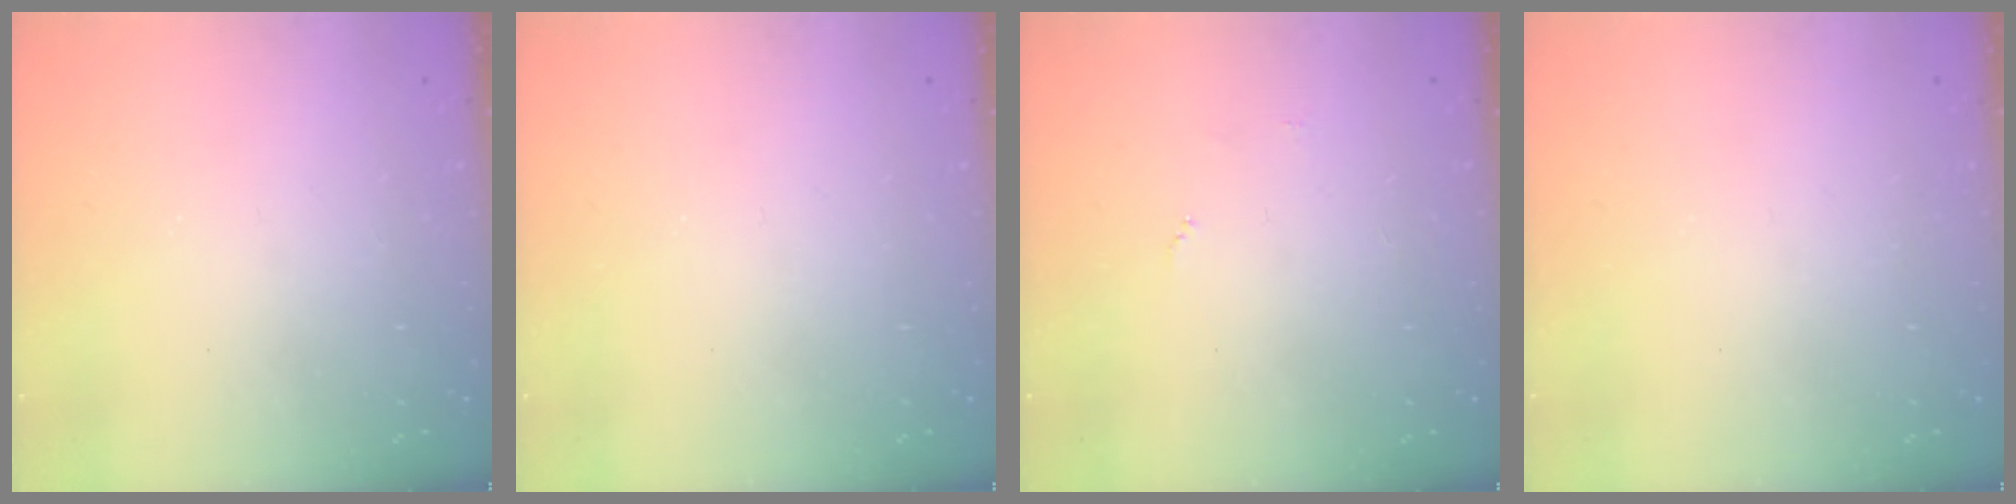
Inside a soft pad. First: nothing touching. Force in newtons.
{"total": 0.0}
{"total": 3.7, "press": 3.7, "slide": 0.4}
{"total": 0.0}